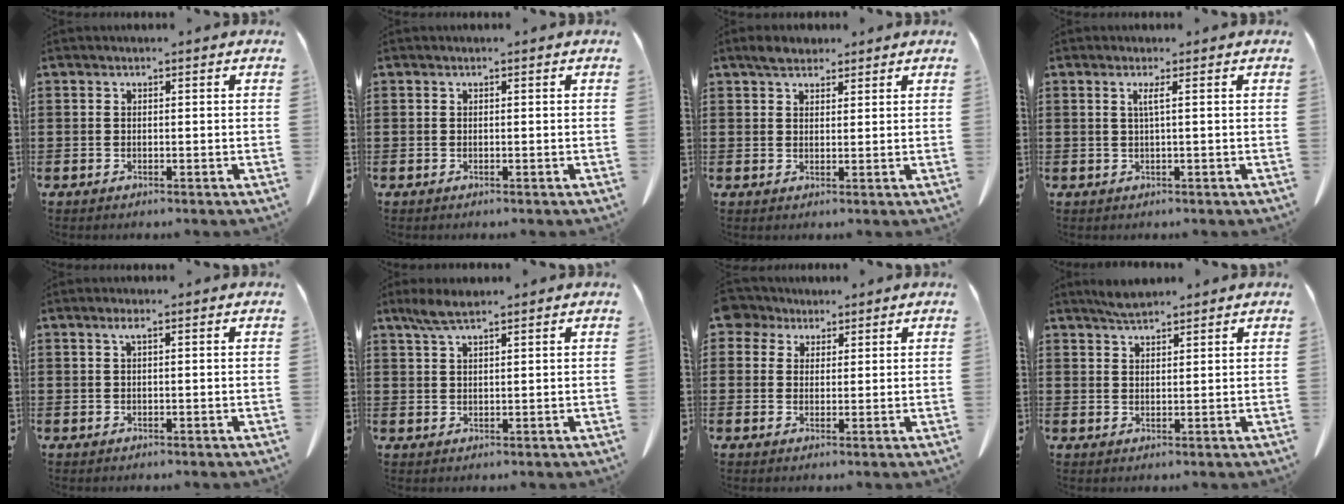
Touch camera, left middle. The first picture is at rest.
{"total": 0.0}
{"total": 2.9, "force": [2.4, 1.3, 1.0], "torque": [-0.017, 0.004, 0.043]}
{"total": 1.6, "force": [0.4, -0.3, 1.6], "torque": [-0.031, -0.003, 0.004]}
{"total": 1.3, "force": [0.4, 0.2, 1.2], "torque": [-0.026, 0.003, 0.007]}
{"total": 3.7, "force": [2.5, 0.8, 2.6], "torque": [-0.056, 0.002, 0.046]}
{"total": 3.6, "force": [2.5, 2.4, 0.8], "torque": [-0.023, 0.008, 0.046]}
{"total": 3.9, "force": [3.5, 1.7, -0.1], "torque": [-0.013, -0.002, 0.068]}